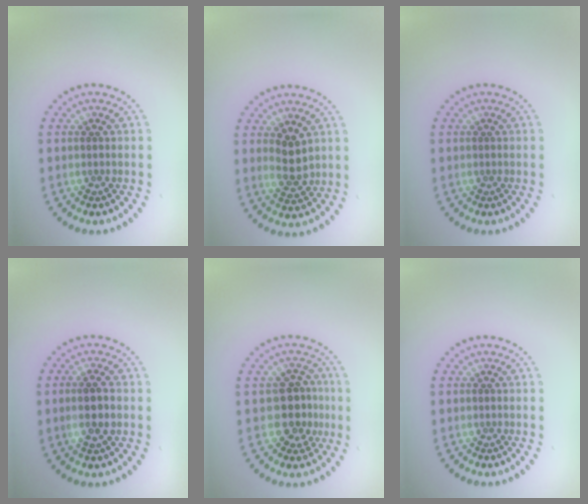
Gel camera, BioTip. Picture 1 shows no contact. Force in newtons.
{"total": 2.6, "press": 2.5, "slide": 0.6}
{"total": 0.0}
{"total": 2.0, "press": 1.9, "slide": 0.6}
{"total": 3.3, "press": 2.9, "slide": 1.5}
{"total": 0.0}